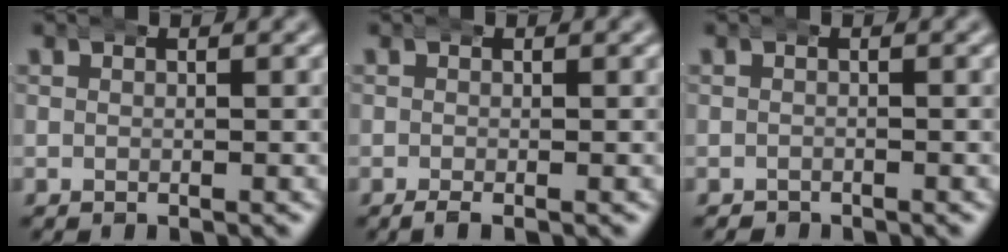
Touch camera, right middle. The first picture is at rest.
{"total": 0.9, "force": [-0.7, 0.1, 0.6], "torque": [-0.015, -0.003, -0.011]}
{"total": 0.9, "force": [-0.8, 0.2, -0.2], "torque": [-0.001, -0.009, -0.008]}